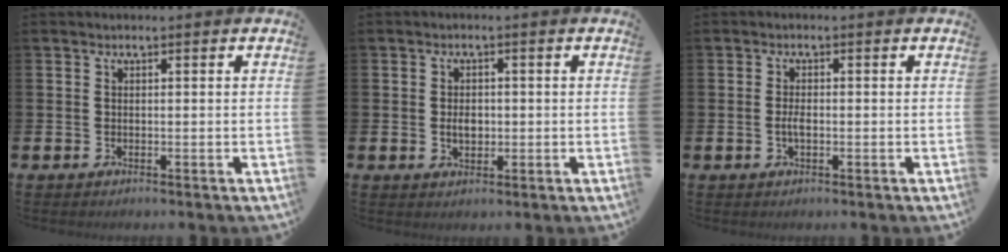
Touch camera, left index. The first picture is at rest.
{"total": 2.6, "force": [-0.1, 1.8, 1.9], "torque": [-0.013, -0.003, -0.008]}
{"total": 1.9, "force": [-0.4, 0.7, 1.7], "torque": [-0.031, 0.000, -0.008]}